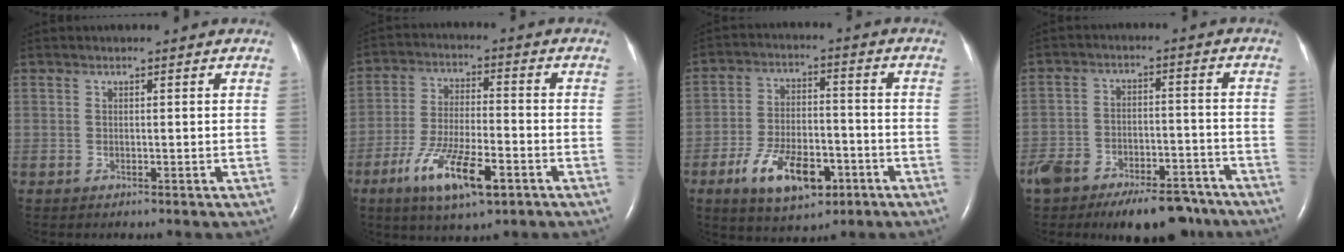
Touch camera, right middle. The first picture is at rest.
{"total": 11.3, "force": [-5.7, 2.4, 9.5], "torque": [-0.185, -0.017, -0.098]}
{"total": 11.5, "force": [-5.6, 5.4, 8.5], "torque": [-0.159, 0.001, -0.089]}
{"total": 16.4, "force": [-12.5, 7.1, 8.0], "torque": [-0.138, 0.014, -0.186]}